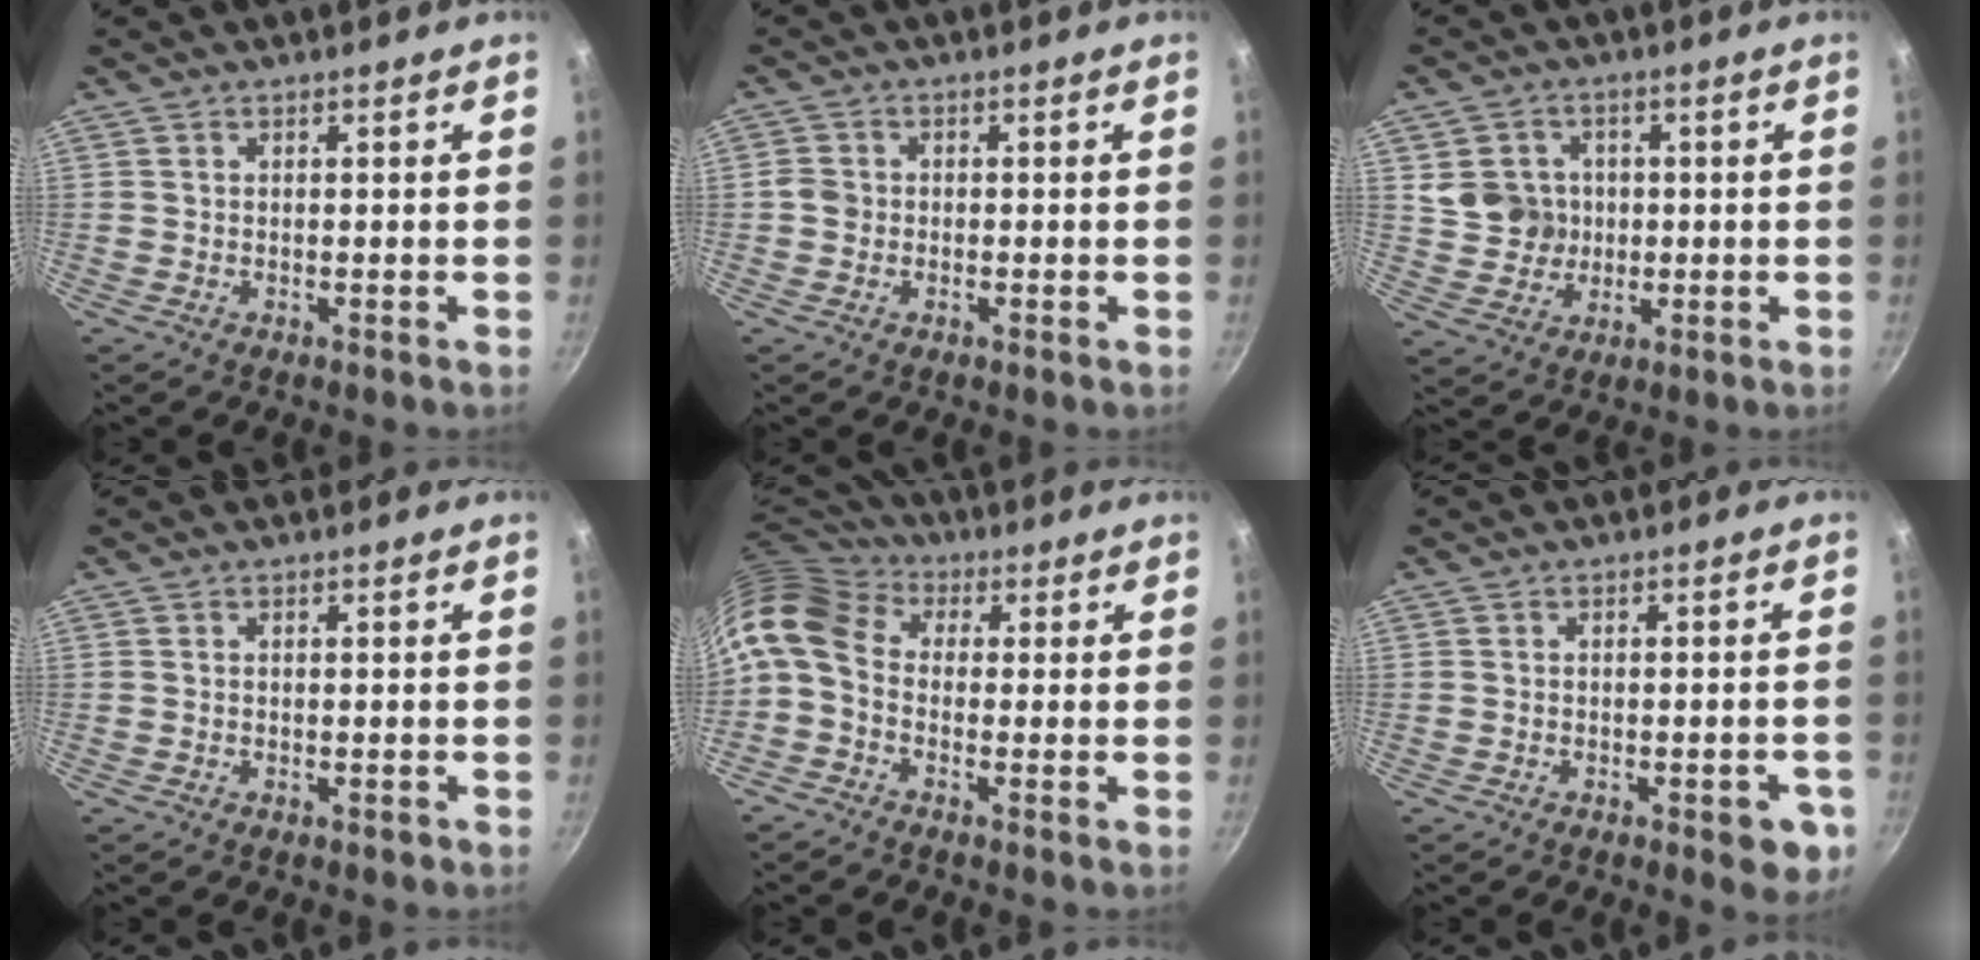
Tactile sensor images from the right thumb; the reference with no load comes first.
{"total": 2.4, "force": [-0.6, 2.1, 0.9], "torque": [-0.012, 0.012, -0.015]}
{"total": 7.7, "force": [0.9, 7.2, 2.4], "torque": [-0.013, 0.004, 0.022]}
{"total": 0.7, "force": [-0.4, 0.3, 0.4], "torque": [-0.008, 0.004, -0.006]}
{"total": 12.8, "force": [0.0, 9.3, 8.7], "torque": [-0.187, 0.032, -0.022]}
{"total": 6.0, "force": [-2.6, 2.3, 4.9], "torque": [-0.047, 0.010, -0.027]}